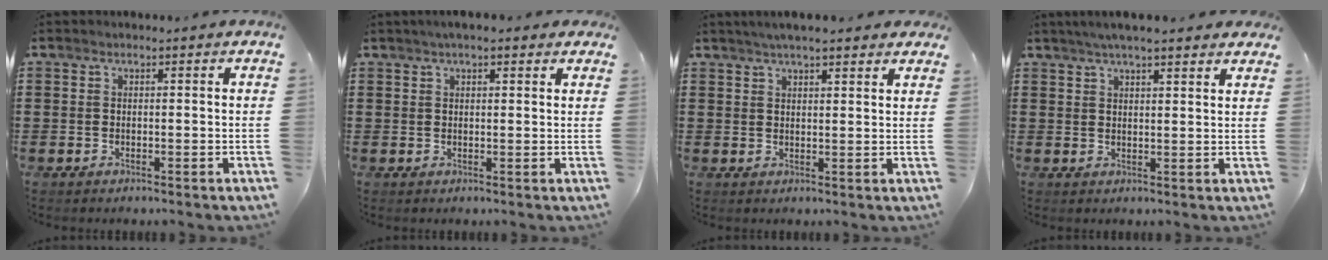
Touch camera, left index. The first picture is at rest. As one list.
[{"total": 2.4, "force": [1.8, 0.6, 1.5], "torque": [-0.033, 0.008, 0.031]}, {"total": 3.7, "force": [3.2, 0.6, 1.7], "torque": [-0.042, 0.003, 0.059]}, {"total": 4.1, "force": [3.5, 0.6, 2.0], "torque": [-0.047, 0.001, 0.063]}]